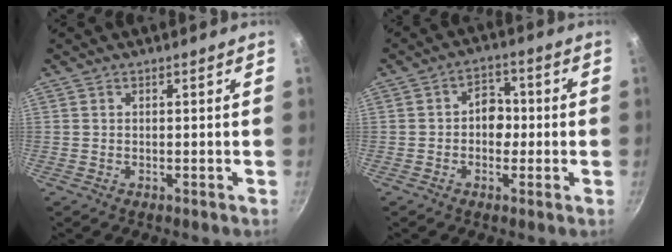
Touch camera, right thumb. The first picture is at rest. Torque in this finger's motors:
{"motor_torque": [0.62, 0.52, 0.06, -0.12, 0.17]}